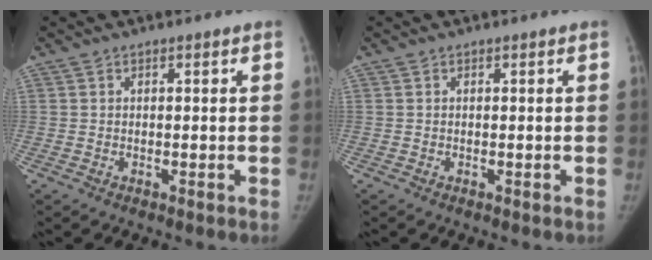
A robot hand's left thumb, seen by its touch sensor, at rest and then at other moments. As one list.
[{"total": 0.0}]